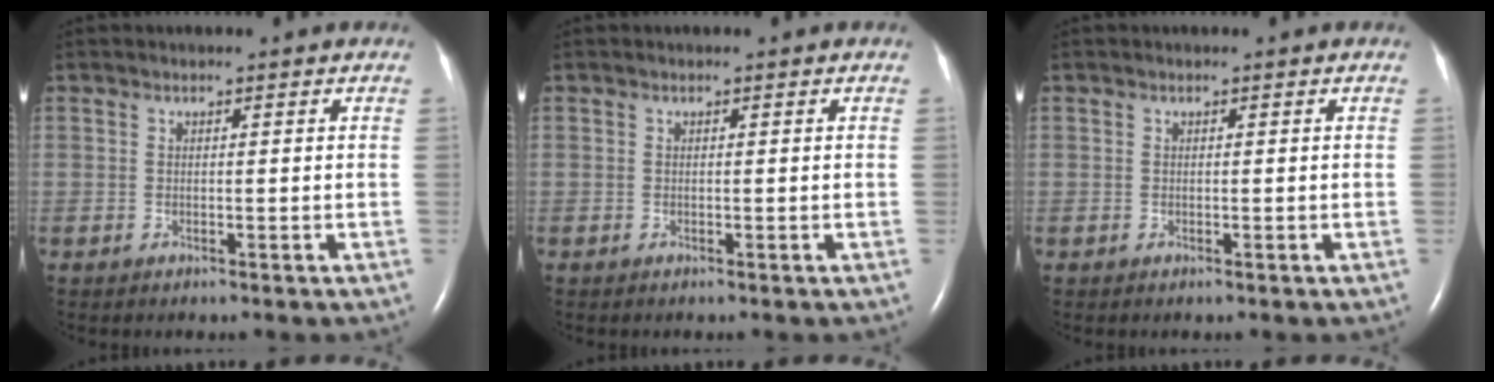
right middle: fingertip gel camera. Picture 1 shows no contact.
{"total": 0.0}
{"total": 0.0}